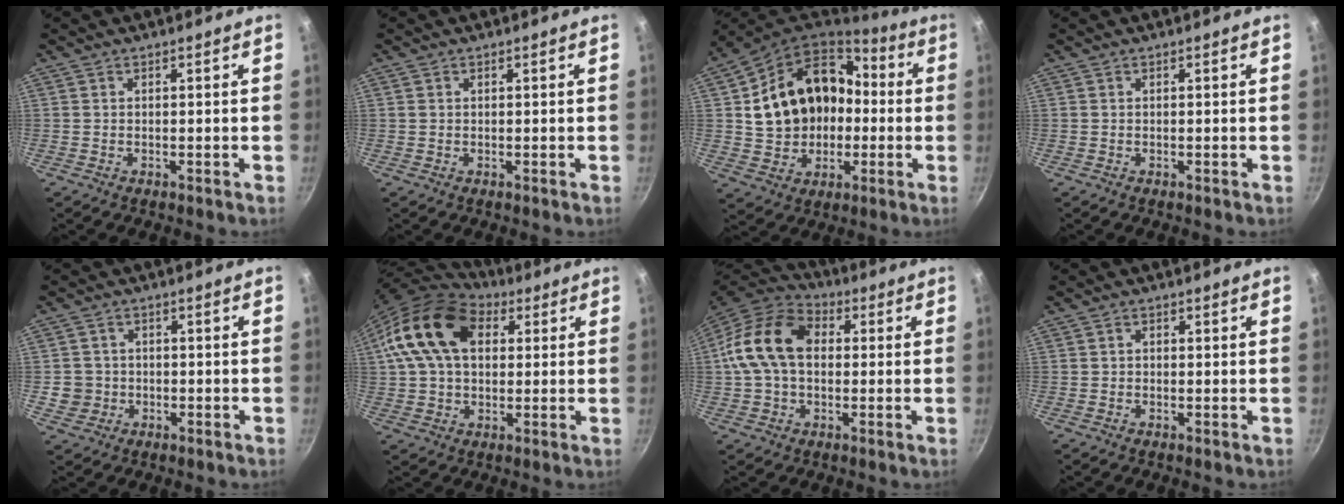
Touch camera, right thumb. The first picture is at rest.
{"total": 0.5, "force": [0.3, 0.3, 0.3], "torque": [-0.005, 0.002, 0.005]}
{"total": 20.2, "force": [0.9, 16.3, 12.0], "torque": [-0.184, 0.051, 0.023]}
{"total": 0.0}
{"total": 4.2, "force": [-0.6, 4.1, 0.7], "torque": [0.006, 0.014, -0.004]}
{"total": 17.2, "force": [4.6, 11.8, 11.7], "torque": [-0.195, 0.014, 0.069]}
{"total": 15.4, "force": [1.4, 11.0, 10.7], "torque": [-0.172, 0.028, 0.008]}
{"total": 0.7, "force": [0.1, 0.6, 0.2], "torque": [-0.002, 0.004, 0.001]}